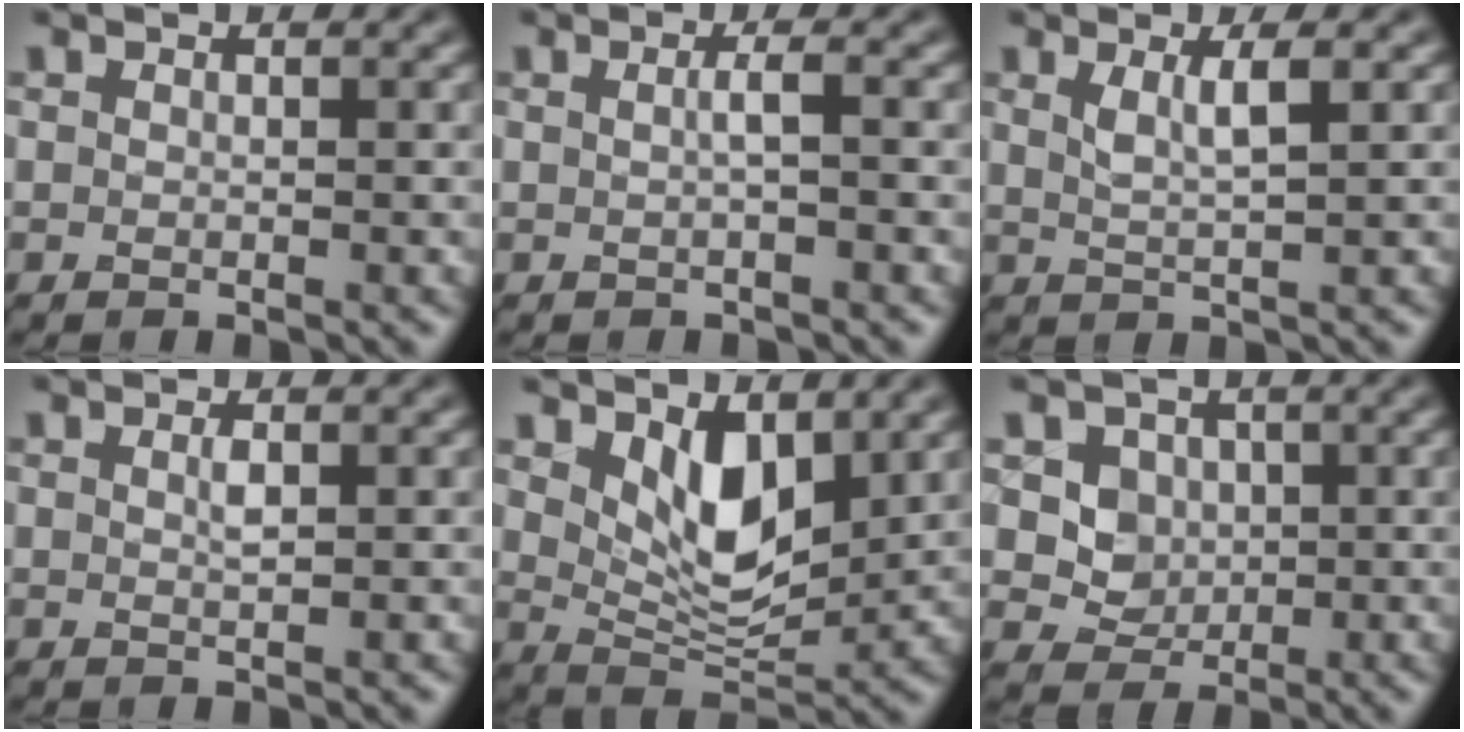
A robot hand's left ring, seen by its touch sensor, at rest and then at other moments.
{"total": 1.4, "force": [0.0, 0.3, 1.4], "torque": [-0.025, 0.004, -0.002]}
{"total": 2.8, "force": [1.1, 0.7, 2.5], "torque": [-0.039, -0.003, 0.019]}
{"total": 1.0, "force": [0.3, 0.2, 0.9], "torque": [-0.018, 0.002, 0.005]}
{"total": 5.2, "force": [2.1, 2.7, 3.9], "torque": [-0.077, -0.015, 0.040]}
{"total": 4.0, "force": [1.0, 3.4, 1.7], "torque": [-0.034, -0.008, 0.027]}